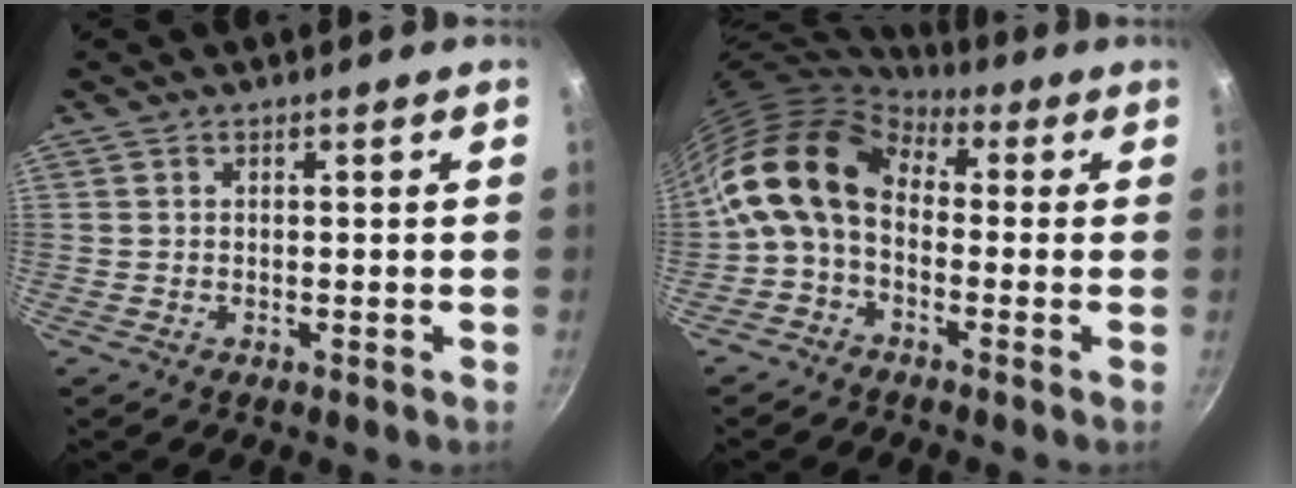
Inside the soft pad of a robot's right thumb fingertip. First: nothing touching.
{"total": 12.3, "force": [0.1, 8.5, 8.9], "torque": [-0.152, 0.028, -0.024]}